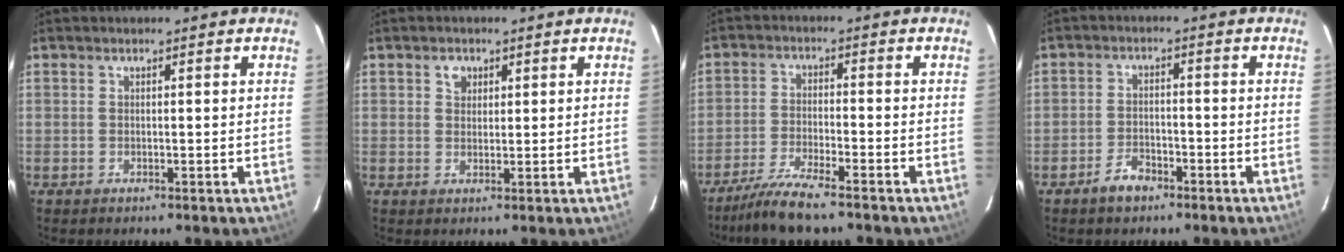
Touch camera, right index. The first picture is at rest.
{"total": 2.3, "force": [1.0, 1.9, 0.7], "torque": [-0.007, 0.008, 0.018]}
{"total": 9.1, "force": [-7.8, 0.6, 4.6], "torque": [-0.109, -0.010, -0.143]}
{"total": 4.2, "force": [-3.0, 2.4, 1.6], "torque": [-0.041, 0.009, -0.049]}